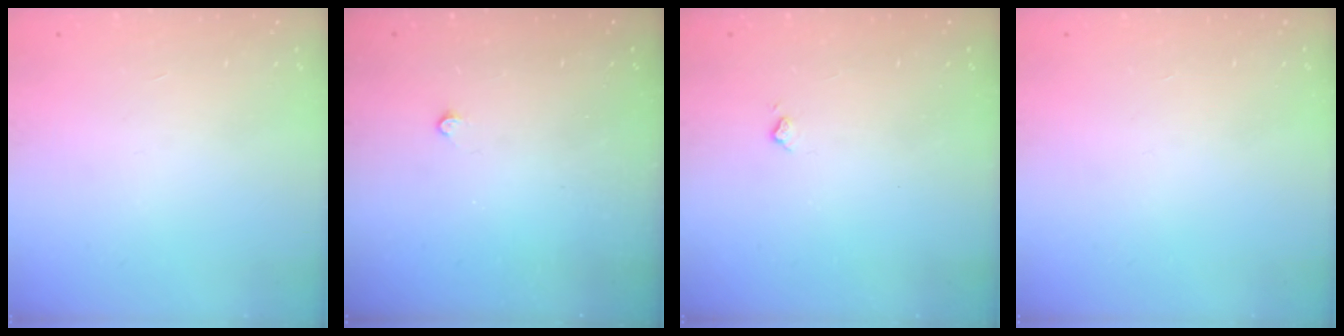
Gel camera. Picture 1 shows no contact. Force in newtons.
{"total": 2.0, "press": 1.9, "slide": 0.3}
{"total": 3.4, "press": 3.4, "slide": 0.6}
{"total": 0.0}